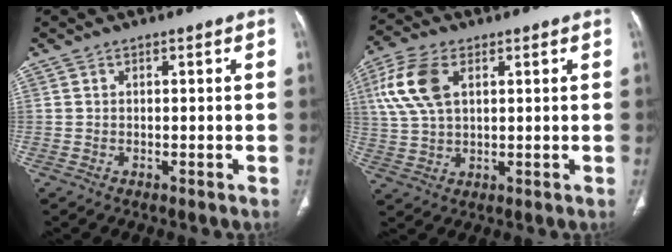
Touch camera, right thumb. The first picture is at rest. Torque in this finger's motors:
{"motor_torque": [0.17, 1.90, 0.66, -0.51, 0.15]}